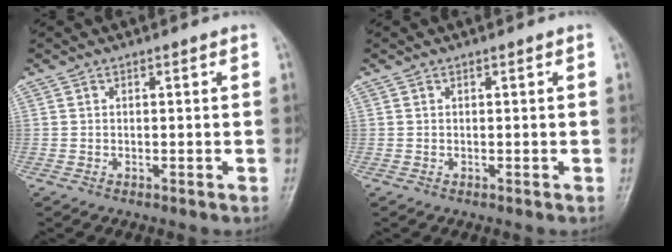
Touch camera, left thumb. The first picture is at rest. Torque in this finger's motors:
{"motor_torque": [0.06, 0.06, 0.00, 0.00, 0.00]}